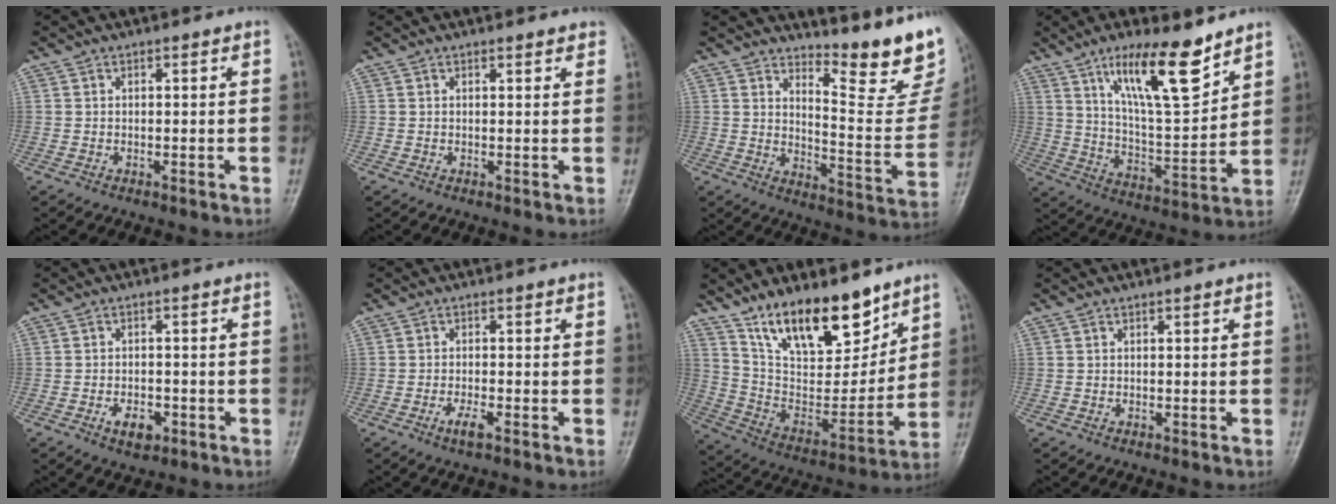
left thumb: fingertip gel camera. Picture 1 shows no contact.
{"total": 1.7, "force": [1.5, 0.6, 0.6], "torque": [0.001, -0.003, 0.011]}
{"total": 15.8, "force": [13.4, 3.5, 7.7], "torque": [-0.069, -0.143, 0.173]}
{"total": 15.6, "force": [10.0, 3.9, 11.3], "torque": [-0.172, -0.061, 0.184]}
{"total": 4.0, "force": [-1.8, 2.3, 2.6], "torque": [-0.036, 0.008, -0.026]}
{"total": 2.5, "force": [-1.4, 0.6, 2.1], "torque": [-0.046, 0.004, -0.027]}
{"total": 19.2, "force": [13.3, 7.7, 11.5], "torque": [-0.139, -0.077, 0.244]}
{"total": 0.0}